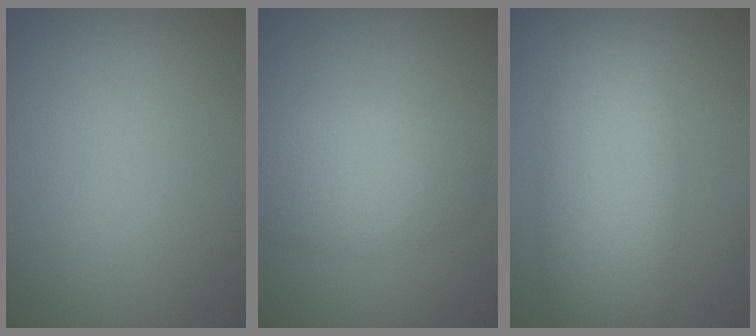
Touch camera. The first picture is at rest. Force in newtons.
{"total": 4.2, "press": 4.2, "slide": 0.1}
{"total": 6.5, "press": 6.5, "slide": 0.4}